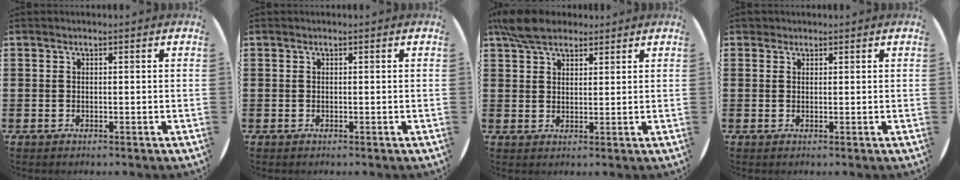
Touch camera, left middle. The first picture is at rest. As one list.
[{"total": 0.0}, {"total": 6.0, "force": [5.0, 2.3, 2.4], "torque": [-0.052, -0.003, 0.094]}, {"total": 0.9, "force": [0.8, 0.4, -0.1], "torque": [0.008, 0.000, 0.014]}]